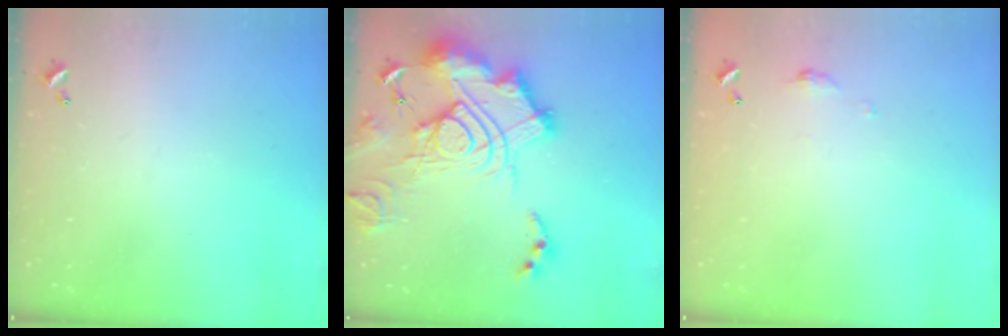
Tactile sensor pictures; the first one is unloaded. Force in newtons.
{"total": 26.0, "press": 25.8, "slide": 3.2}
{"total": 3.5, "press": 3.5, "slide": 0.6}